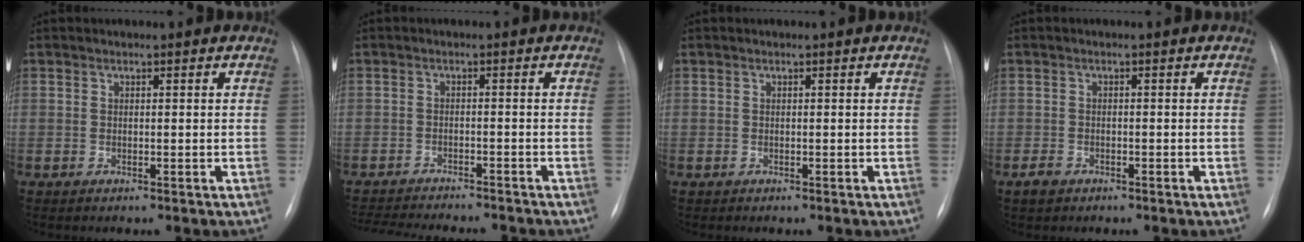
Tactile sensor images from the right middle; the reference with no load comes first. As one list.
[{"total": 14.0, "force": [-12.9, 2.1, 5.1], "torque": [-0.100, -0.013, -0.177]}, {"total": 0.0}, {"total": 1.7, "force": [-1.1, 1.1, 0.7], "torque": [-0.018, 0.000, -0.017]}]